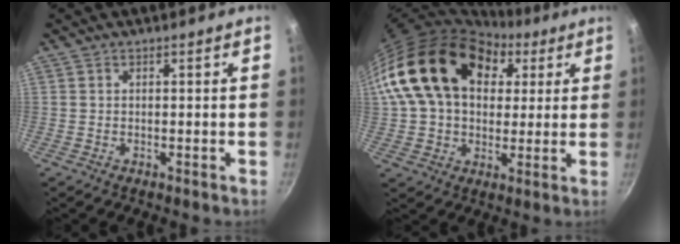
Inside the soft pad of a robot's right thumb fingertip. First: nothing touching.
{"total": 23.3, "force": [7.0, 16.4, 15.1], "torque": [-0.256, 0.023, 0.112]}